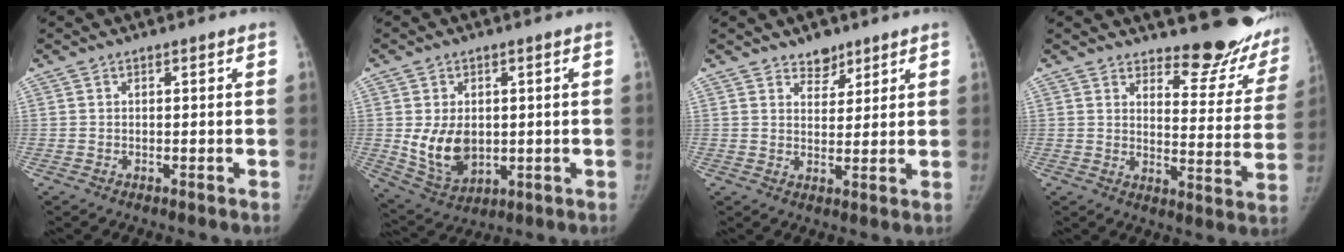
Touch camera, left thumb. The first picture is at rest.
{"total": 9.6, "force": [0.1, 6.8, 6.7], "torque": [-0.098, -0.015, 0.022]}
{"total": 4.0, "force": [3.1, 2.3, 1.0], "torque": [0.012, -0.022, 0.051]}
{"total": 16.1, "force": [14.4, 5.2, 5.1], "torque": [-0.008, -0.136, 0.165]}